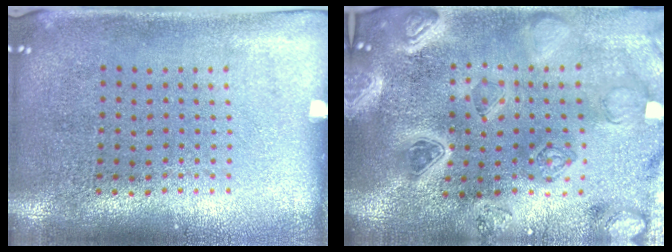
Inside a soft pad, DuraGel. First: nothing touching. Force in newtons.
{"total": 4.2, "press": 3.7, "slide": 1.8}